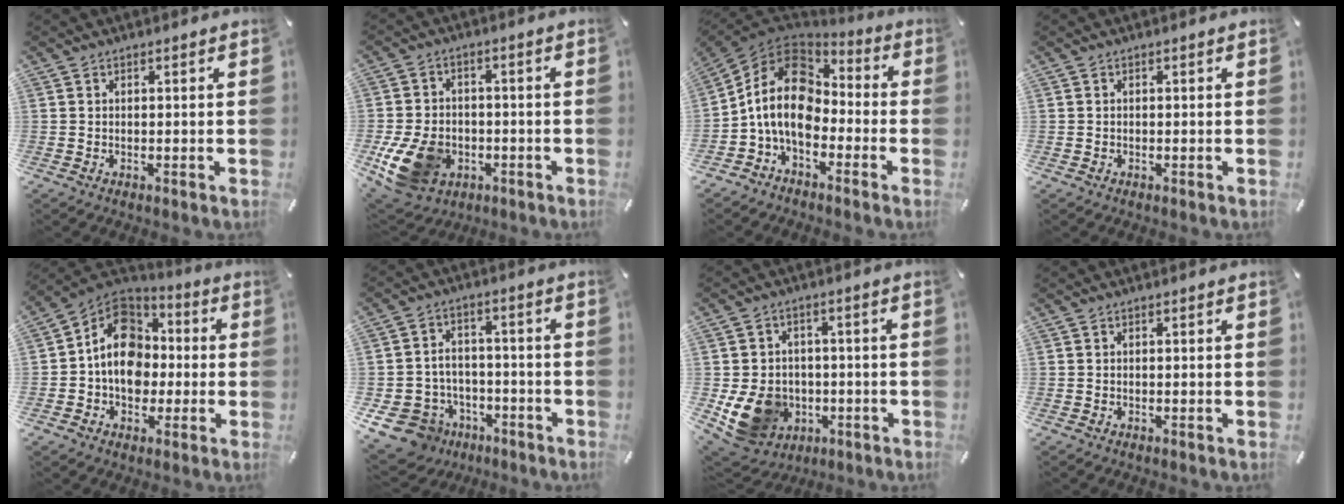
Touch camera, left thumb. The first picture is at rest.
{"total": 13.9, "force": [-4.6, 10.4, 8.0], "torque": [-0.163, 0.020, -0.077]}
{"total": 14.7, "force": [-2.5, 10.7, 9.7], "torque": [-0.224, 0.024, -0.052]}
{"total": 0.0}
{"total": 13.8, "force": [-1.2, 11.6, 7.5], "torque": [-0.138, 0.019, -0.020]}
{"total": 11.0, "force": [-5.9, 8.7, 3.2], "torque": [-0.083, 0.040, -0.102]}
{"total": 12.5, "force": [-2.9, 10.7, 5.8], "torque": [-0.129, 0.014, -0.042]}
{"total": 0.0}